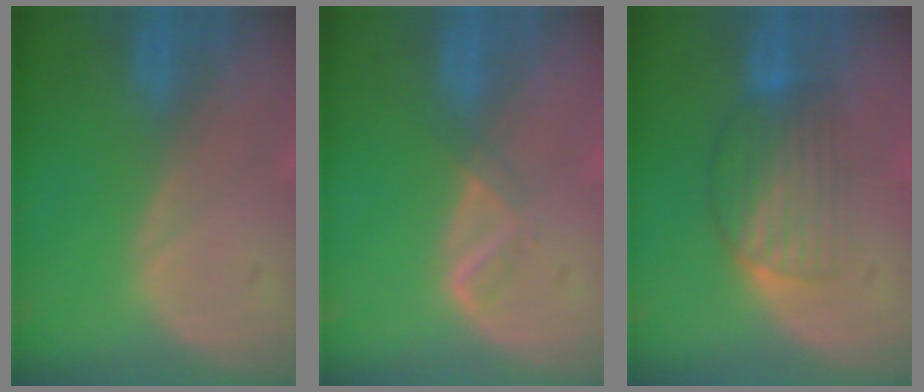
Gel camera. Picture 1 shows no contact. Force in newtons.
{"total": 2.1, "press": 2.0, "slide": 0.6}
{"total": 6.6, "press": 5.8, "slide": 3.3}